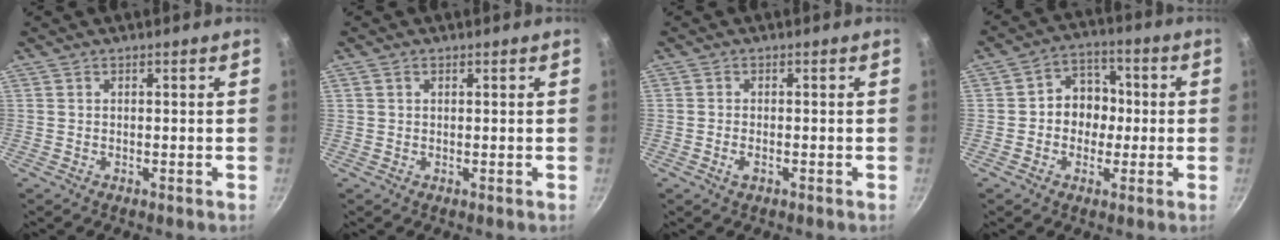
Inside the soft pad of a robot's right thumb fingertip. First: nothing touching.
{"total": 0.9, "force": [0.4, 0.6, 0.5], "torque": [-0.008, 0.001, 0.008]}
{"total": 1.6, "force": [-0.8, 0.7, 1.3], "torque": [-0.031, 0.001, -0.017]}
{"total": 8.4, "force": [-0.3, 7.2, 4.3], "torque": [-0.012, 0.021, -0.016]}